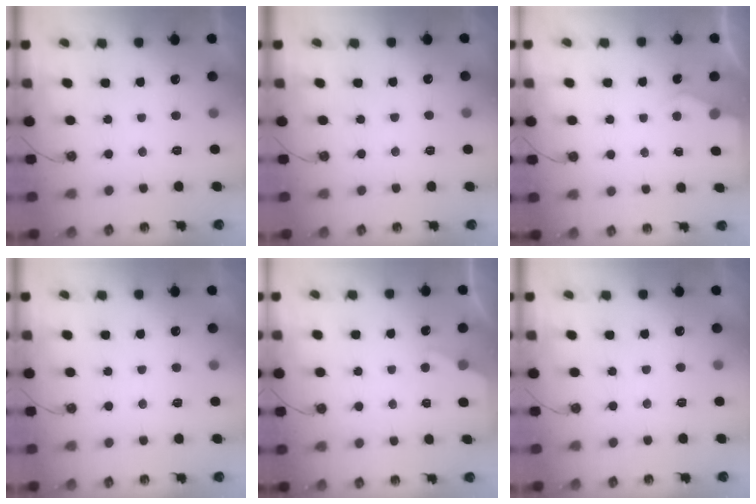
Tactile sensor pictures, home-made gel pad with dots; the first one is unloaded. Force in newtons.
{"total": 3.2, "press": 3.1, "slide": 0.5}
{"total": 3.7, "press": 3.7, "slide": 0.5}
{"total": 2.8, "press": 2.8, "slide": 0.3}
{"total": 2.3, "press": 2.3, "slide": 0.3}
{"total": 3.3, "press": 3.3, "slide": 0.5}